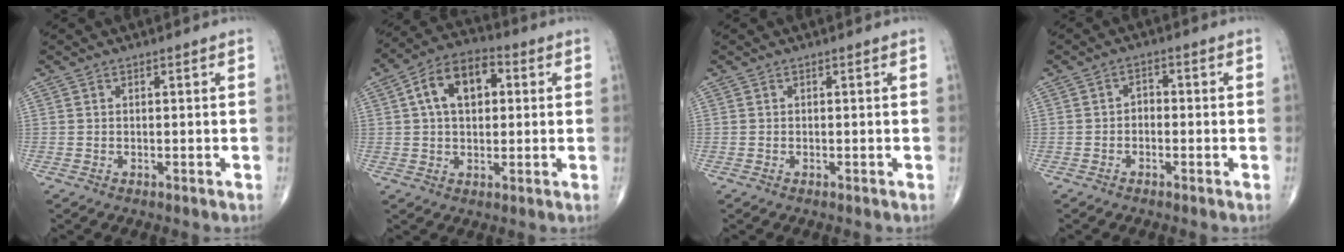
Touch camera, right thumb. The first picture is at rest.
{"total": 11.6, "force": [2.5, 7.1, 8.9], "torque": [-0.139, 0.024, 0.034]}
{"total": 0.0}
{"total": 2.0, "force": [-0.6, 1.5, 1.2], "torque": [-0.005, 0.014, -0.020]}